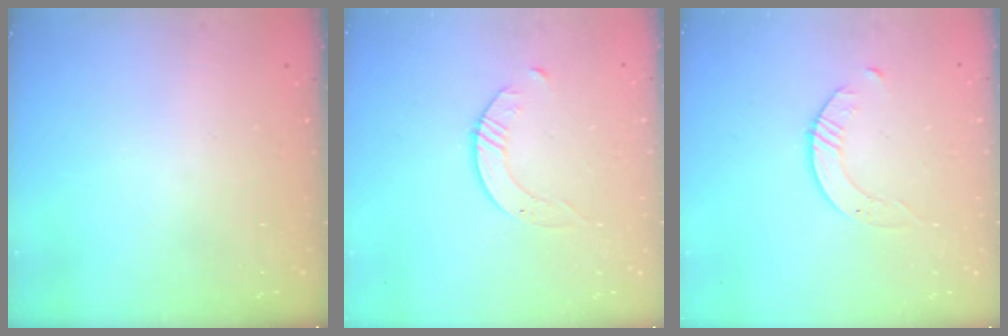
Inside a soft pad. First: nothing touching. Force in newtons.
{"total": 2.6, "press": 2.6, "slide": 0.3}
{"total": 2.6, "press": 2.6, "slide": 0.3}